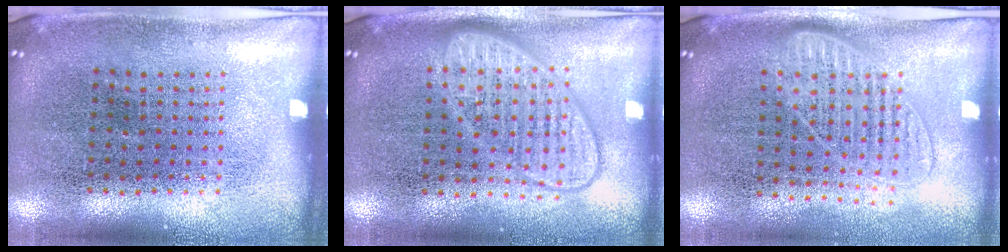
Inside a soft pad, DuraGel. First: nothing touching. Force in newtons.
{"total": 2.8, "press": 2.8, "slide": 0.5}
{"total": 1.3, "press": 1.2, "slide": 0.5}